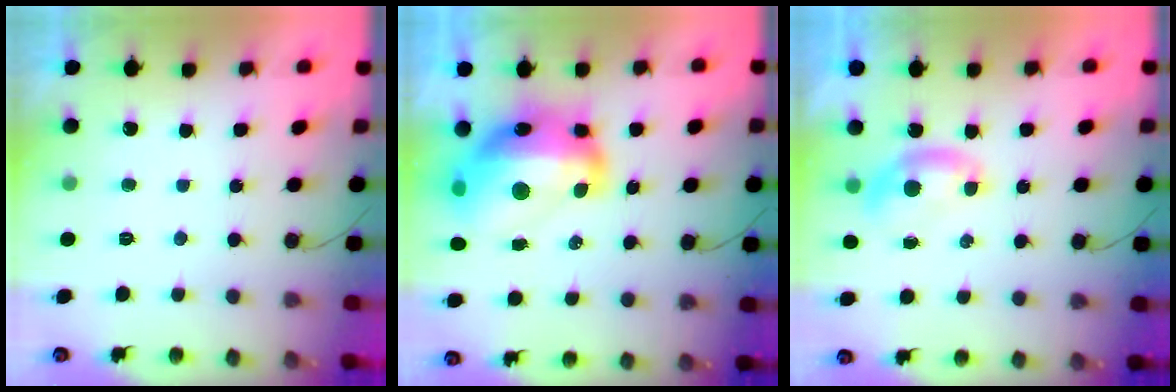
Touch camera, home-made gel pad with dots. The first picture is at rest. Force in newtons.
{"total": 21.7, "press": 21.7, "slide": 1.5}
{"total": 5.6, "press": 5.5, "slide": 1.1}